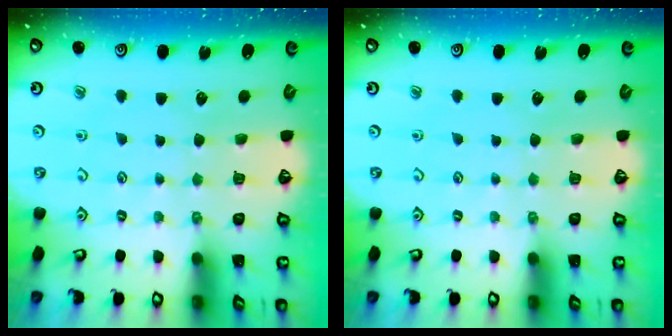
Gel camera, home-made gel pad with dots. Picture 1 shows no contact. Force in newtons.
{"total": 0.0}